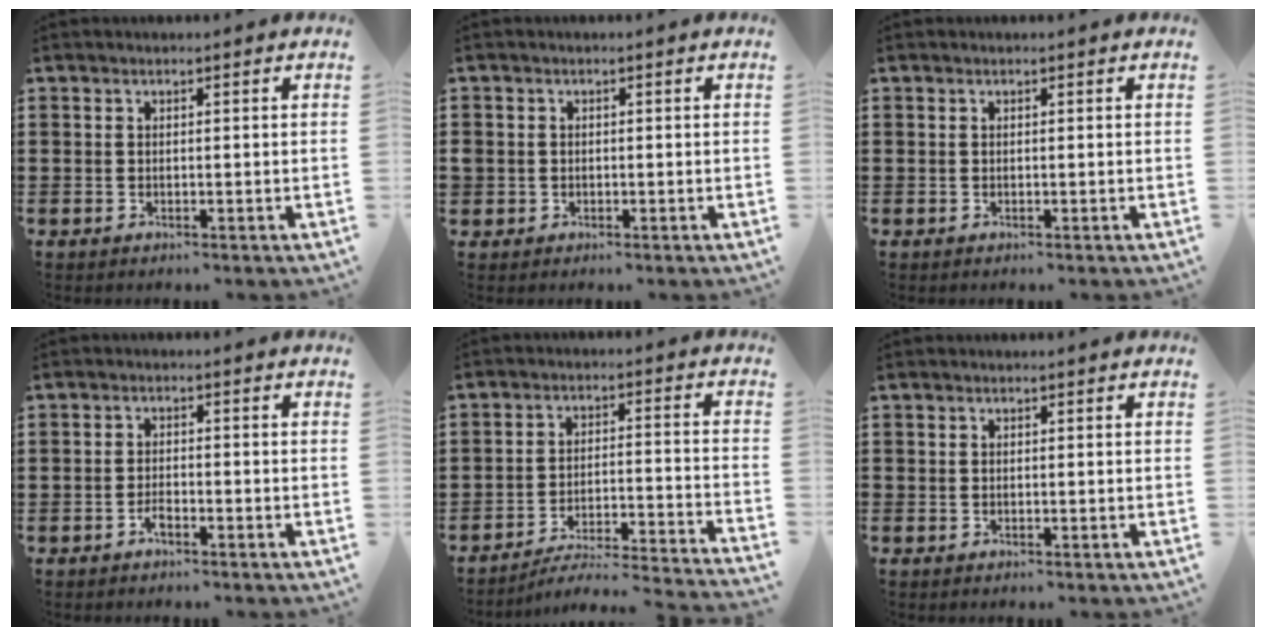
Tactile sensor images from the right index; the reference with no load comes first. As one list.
[{"total": 1.0, "force": [-0.3, 1.0, 0.1], "torque": [-0.003, 0.003, -0.008]}, {"total": 0.0}, {"total": 1.8, "force": [-1.3, 0.6, 1.1], "torque": [-0.023, -0.001, -0.025]}, {"total": 3.9, "force": [-3.6, -0.1, 1.5], "torque": [-0.040, -0.020, -0.081]}, {"total": 0.0}]